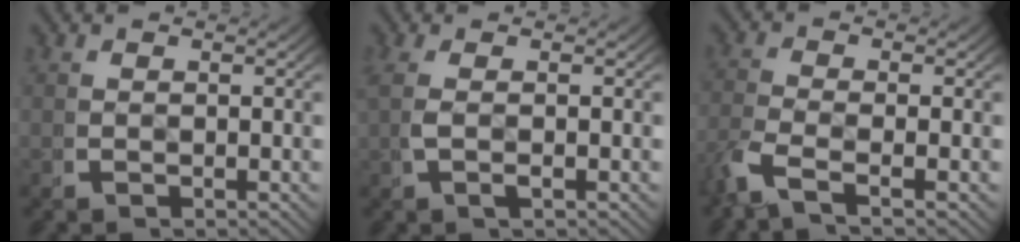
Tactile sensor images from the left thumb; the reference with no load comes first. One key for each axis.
{"total": 1.9, "fx": 0.3, "fy": 0.0, "fz": 1.8, "tx": -0.049, "ty": 0.001, "tz": 0.009}
{"total": 3.7, "fx": -2.0, "fy": 0.9, "fz": 2.9, "tx": -0.081, "ty": -0.013, "tz": -0.033}